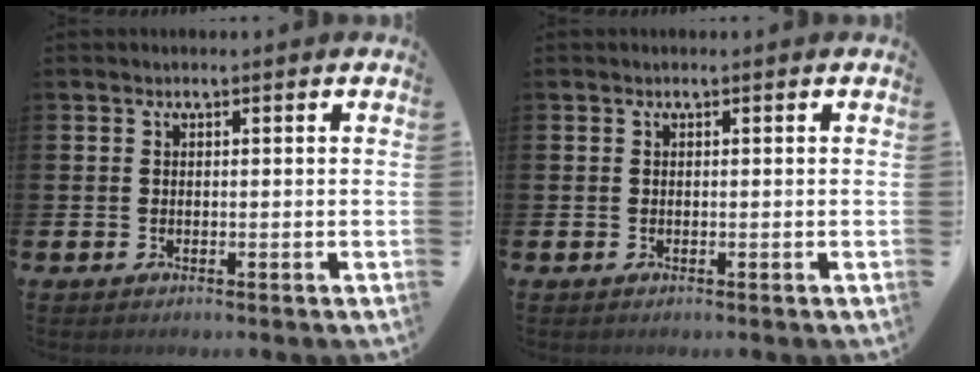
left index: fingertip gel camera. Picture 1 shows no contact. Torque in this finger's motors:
{"motor_torque": [0.00, 0.00, 0.00, 0.00]}